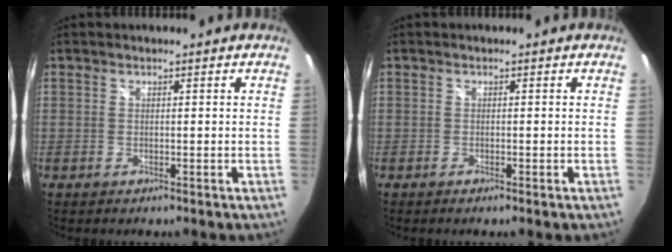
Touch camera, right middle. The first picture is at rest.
{"total": 0.6, "force": [-0.3, -0.1, 0.5], "torque": [-0.006, 0.003, -0.006]}